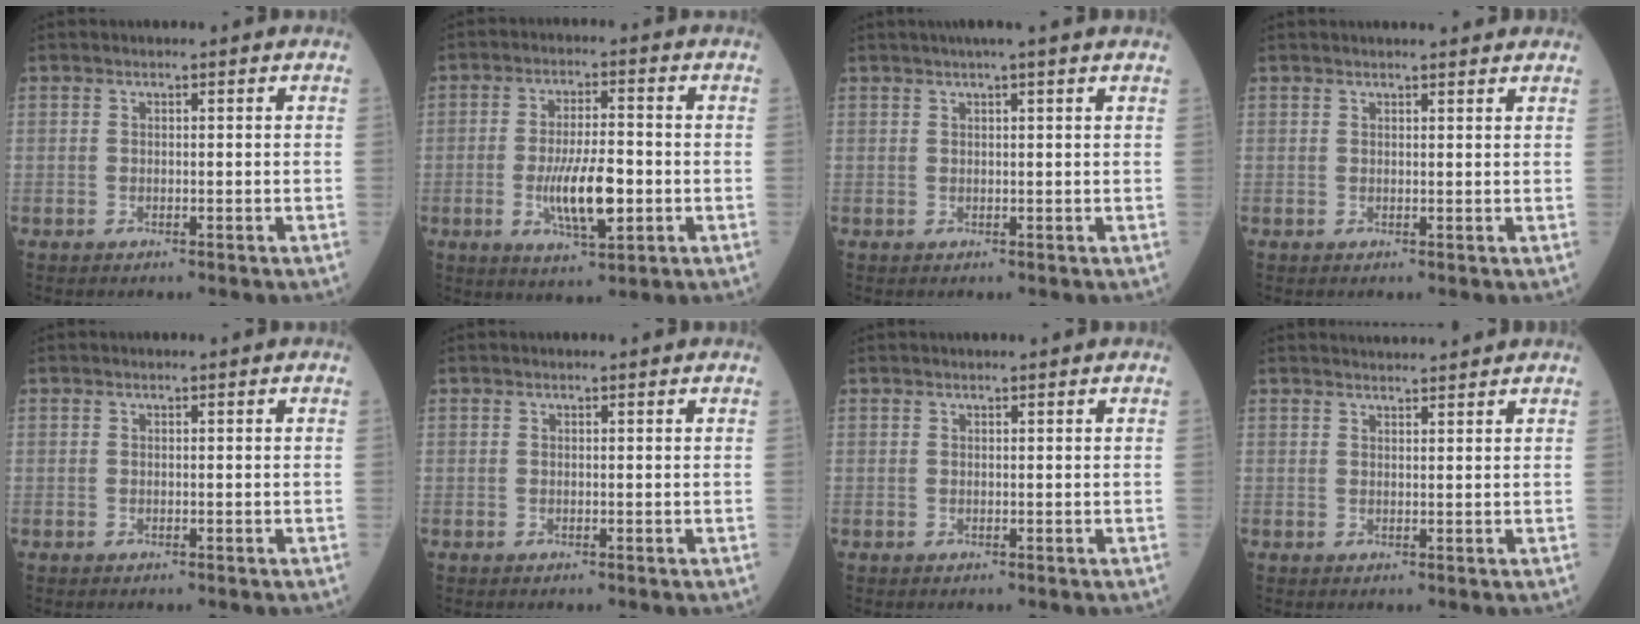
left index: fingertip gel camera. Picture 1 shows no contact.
{"total": 8.8, "force": [-2.0, 2.3, 8.3], "torque": [-0.159, -0.007, -0.033]}
{"total": 4.2, "force": [3.3, -0.7, 2.5], "torque": [-0.032, 0.021, 0.046]}
{"total": 4.1, "force": [3.8, 0.6, 1.5], "torque": [-0.019, 0.015, 0.042]}
{"total": 0.0}
{"total": 0.0}
{"total": 1.3, "force": [1.2, 0.1, 0.4], "torque": [-0.007, 0.017, 0.019]}
{"total": 4.2, "force": [4.1, -0.1, 0.8], "torque": [-0.015, 0.023, 0.059]}